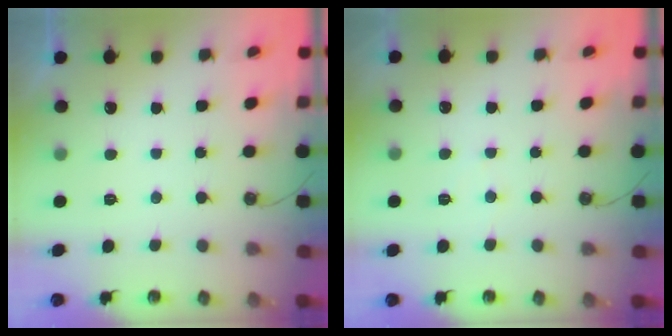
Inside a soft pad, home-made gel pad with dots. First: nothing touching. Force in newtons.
{"total": 3.1, "press": 3.1, "slide": 0.5}